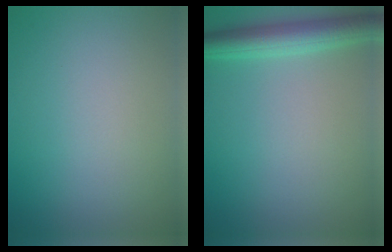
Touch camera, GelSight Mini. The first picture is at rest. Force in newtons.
{"total": 3.9, "press": 3.9, "slide": 0.2}